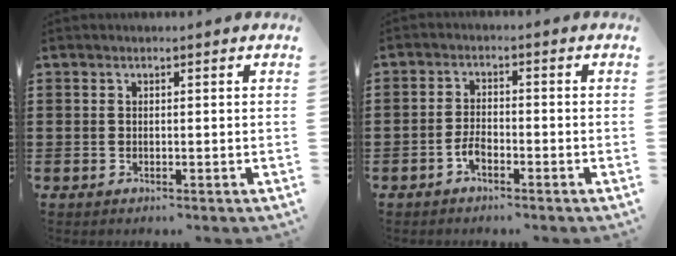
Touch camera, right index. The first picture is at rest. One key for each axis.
{"total": 2.8, "fx": -1.6, "fy": 1.2, "fz": 2.0, "tx": -0.052, "ty": 0.000, "tz": -0.036}